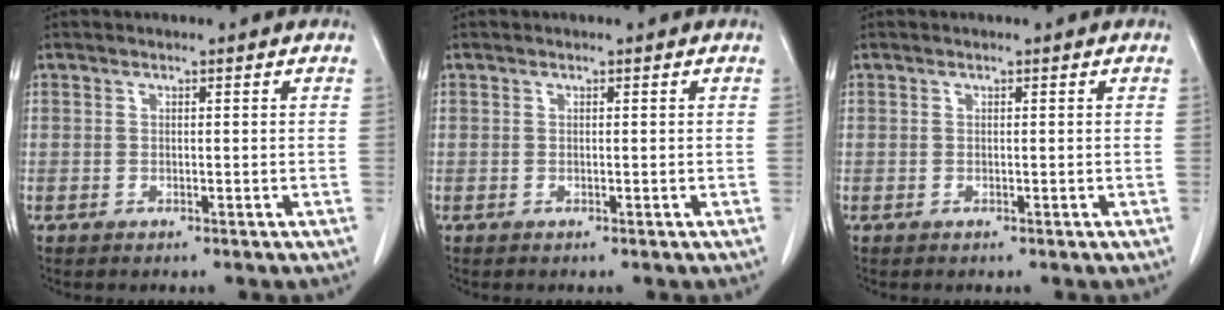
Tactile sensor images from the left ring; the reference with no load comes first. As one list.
[{"total": 0.0}, {"total": 0.0}]